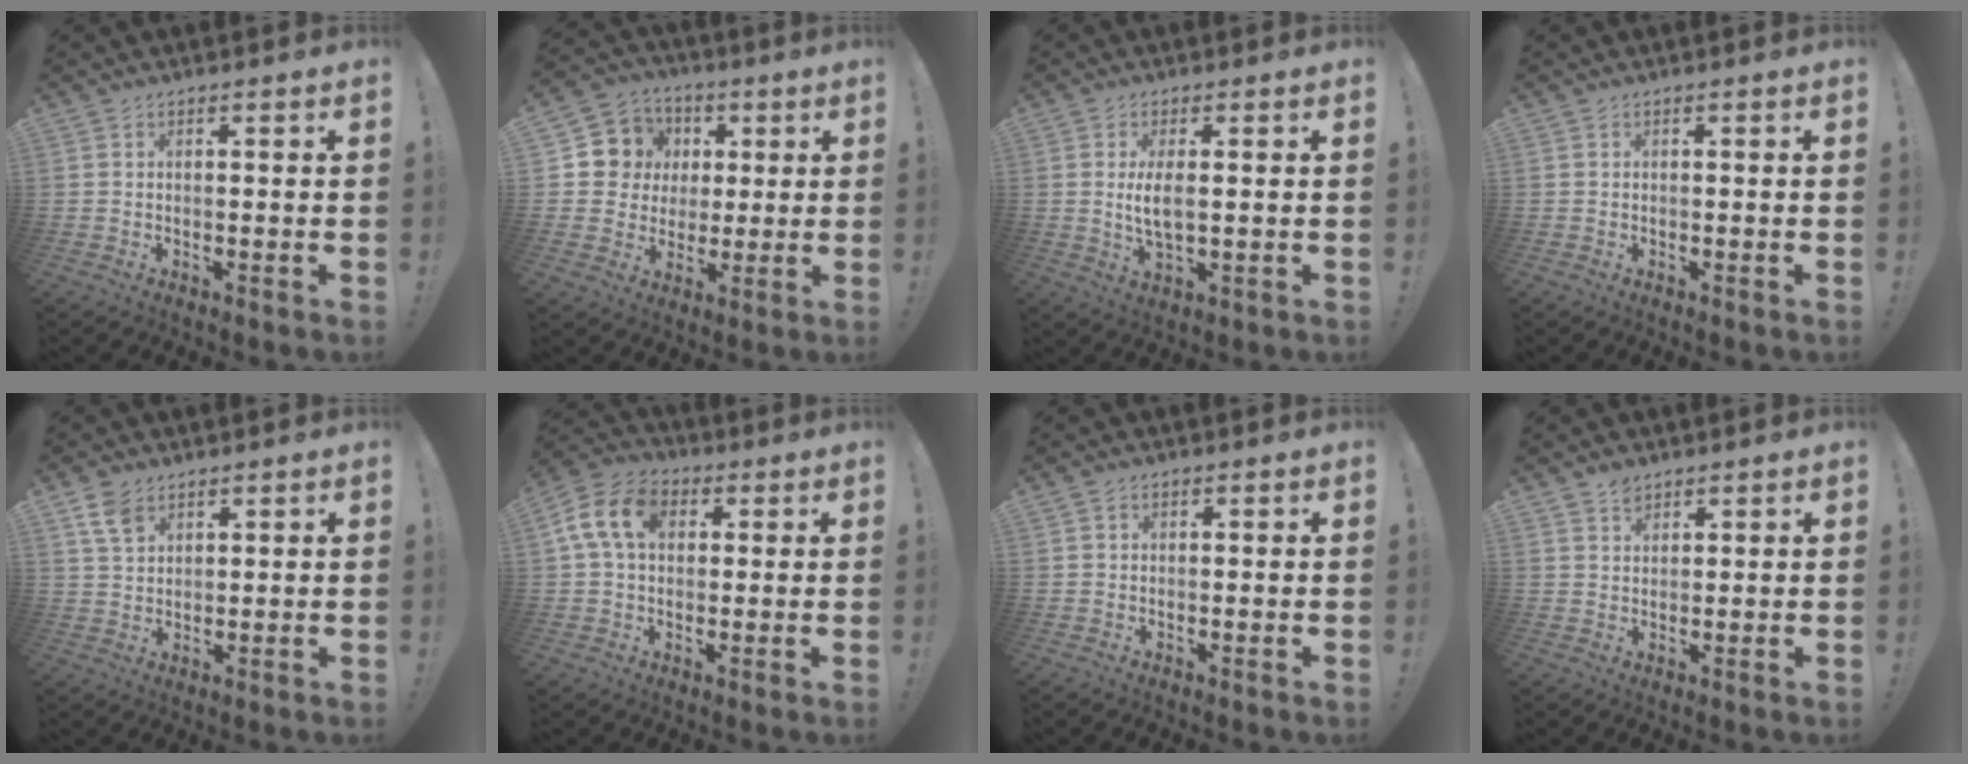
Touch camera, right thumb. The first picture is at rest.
{"total": 10.2, "force": [1.7, 9.8, 2.3], "torque": [-0.027, -0.005, 0.043]}
{"total": 6.0, "force": [0.4, 2.1, 5.5], "torque": [-0.111, -0.014, 0.003]}
{"total": 0.0}
{"total": 6.1, "force": [3.6, 3.7, 3.2], "torque": [-0.060, -0.011, 0.072]}
{"total": 13.2, "force": [3.3, 9.3, 8.8], "torque": [-0.158, 0.009, 0.064]}
{"total": 0.7, "force": [0.3, 0.5, 0.2], "torque": [0.002, 0.000, 0.005]}
{"total": 2.9, "force": [2.3, 1.8, 0.6], "torque": [0.003, -0.016, 0.040]}